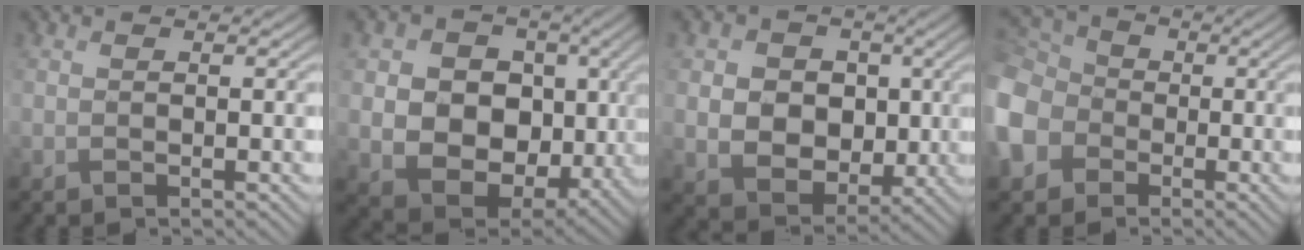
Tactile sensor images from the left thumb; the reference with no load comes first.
{"total": 12.3, "force": [0.3, 10.0, 7.2], "torque": [-0.164, -0.028, 0.009]}
{"total": 8.6, "force": [0.6, 7.3, 4.6], "torque": [-0.120, -0.009, 0.008]}
{"total": 11.7, "force": [-3.2, 9.8, 5.5], "torque": [-0.200, -0.031, -0.078]}